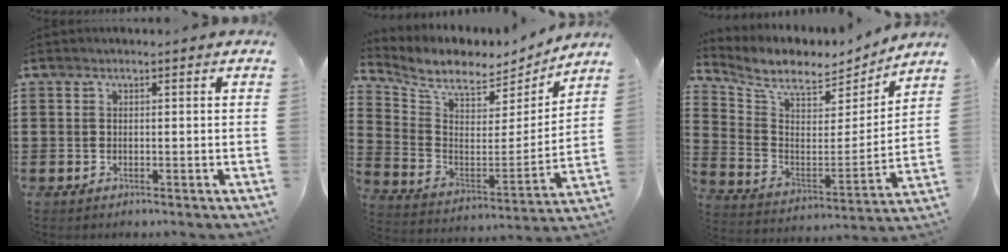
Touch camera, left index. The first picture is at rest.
{"total": 7.2, "force": [6.4, 2.3, 2.4], "torque": [-0.074, -0.056, 0.107]}
{"total": 7.8, "force": [6.8, 2.4, 3.0], "torque": [-0.095, -0.049, 0.115]}